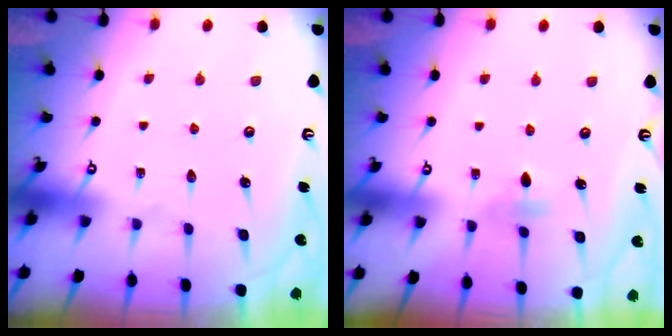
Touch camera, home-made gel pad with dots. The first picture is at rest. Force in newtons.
{"total": 3.7, "press": 3.6, "slide": 0.8}